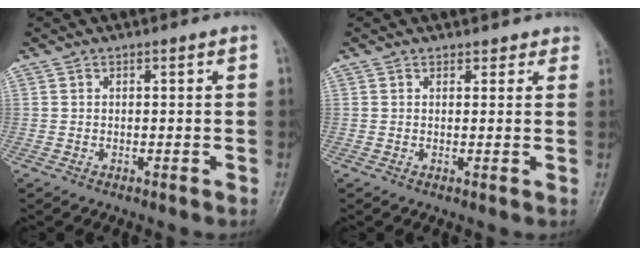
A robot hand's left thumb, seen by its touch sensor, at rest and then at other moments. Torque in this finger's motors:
{"motor_torque": [-0.06, 0.17, -0.15, -0.08, 0.00]}